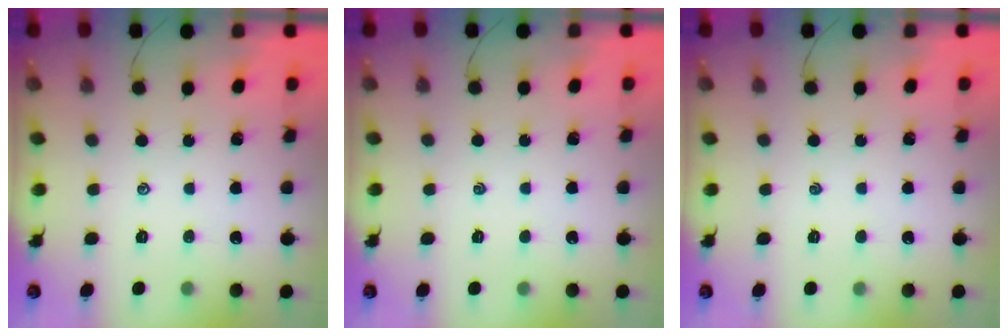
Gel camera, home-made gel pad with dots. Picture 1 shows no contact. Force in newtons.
{"total": 0.0}
{"total": 0.0}